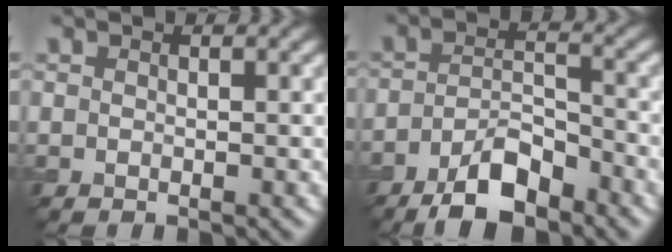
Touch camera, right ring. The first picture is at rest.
{"total": 6.0, "force": [-4.1, 2.1, 3.8], "torque": [-0.068, 0.002, -0.075]}